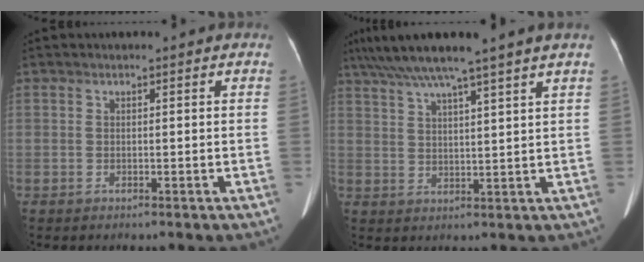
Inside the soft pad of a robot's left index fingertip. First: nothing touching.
{"total": 10.1, "force": [8.0, -1.5, 6.0], "torque": [-0.104, 0.023, 0.121]}